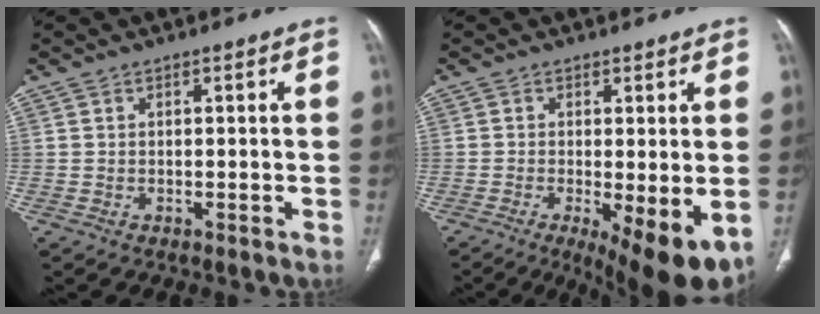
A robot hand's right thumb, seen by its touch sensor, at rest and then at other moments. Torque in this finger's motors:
{"motor_torque": [-0.06, 0.62, -0.07, -0.01, 0.05]}